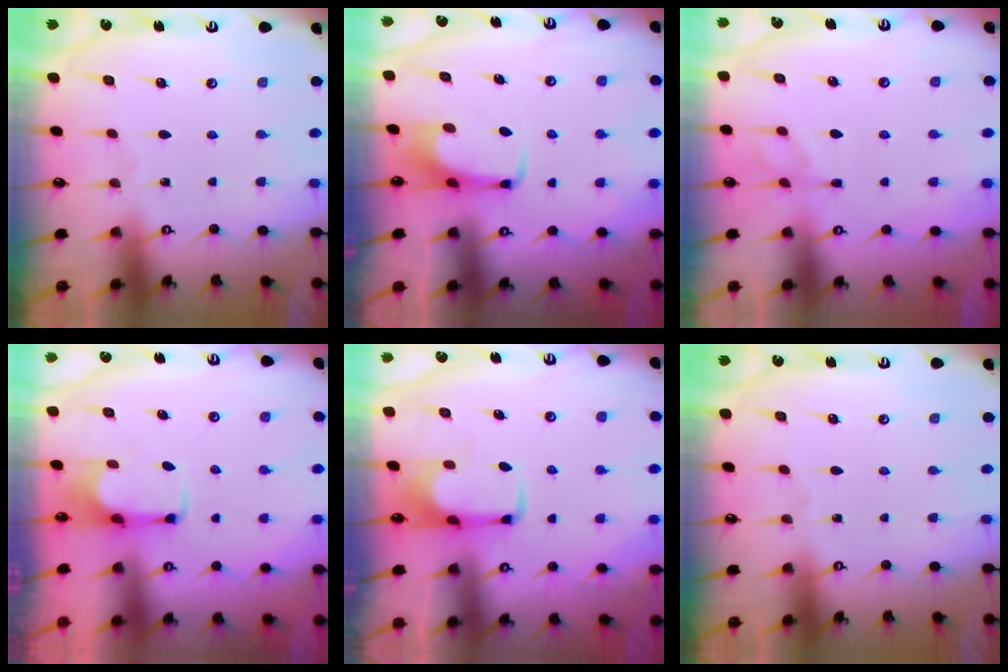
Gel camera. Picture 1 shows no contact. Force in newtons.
{"total": 2.9, "press": 2.8, "slide": 0.4}
{"total": 1.3, "press": 0.5, "slide": 1.2}
{"total": 2.8, "press": 2.5, "slide": 1.1}
{"total": 1.8, "press": 1.7, "slide": 0.5}
{"total": 0.0}